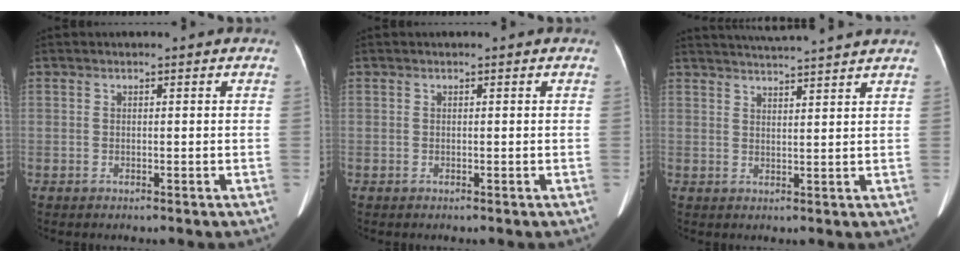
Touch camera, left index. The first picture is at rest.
{"total": 0.0}
{"total": 9.7, "force": [9.0, -1.1, 3.3], "torque": [-0.056, 0.020, 0.121]}